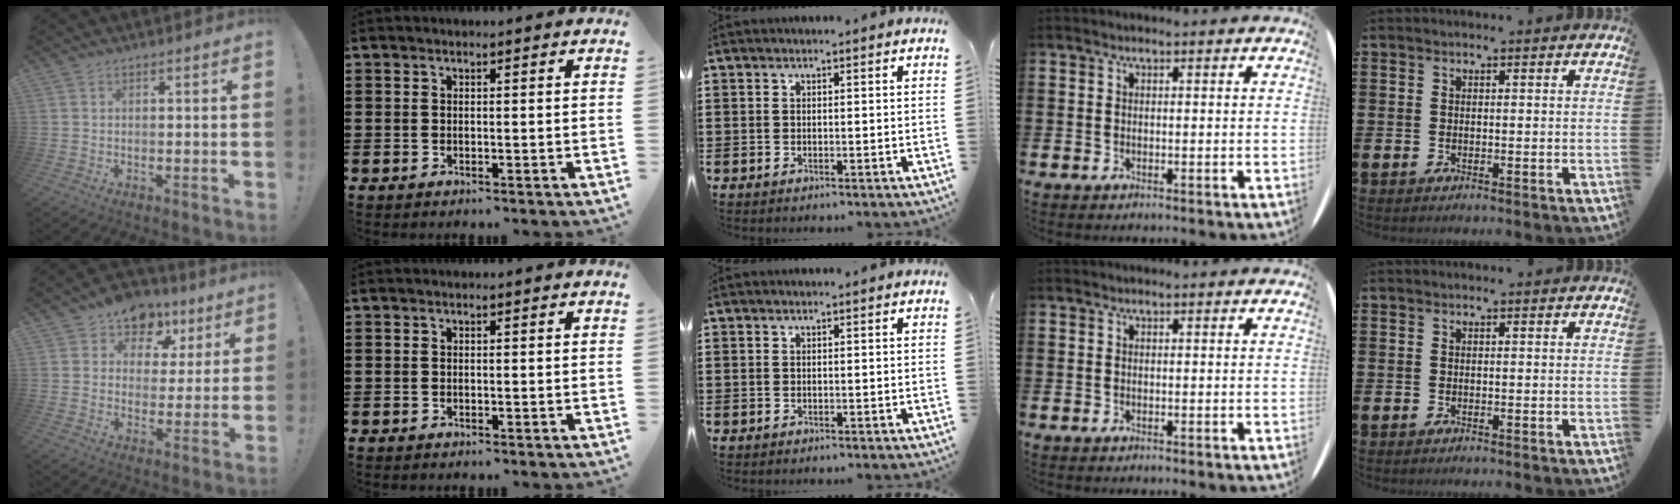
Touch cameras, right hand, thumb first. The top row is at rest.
{"thumb": {"total": 10.4, "force": [6.6, 7.2, 3.4], "torque": [-0.045, -0.043, 0.122]}}